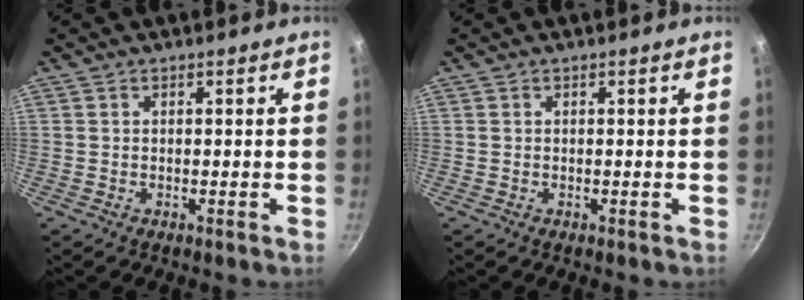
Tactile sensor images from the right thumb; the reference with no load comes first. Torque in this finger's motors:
{"motor_torque": [-0.01, -0.01, 0.12, -0.12, 0.00]}